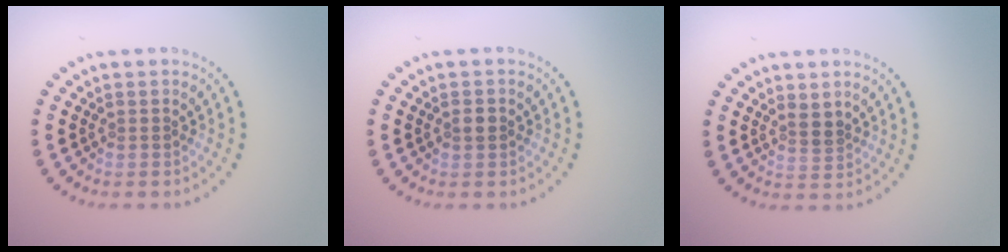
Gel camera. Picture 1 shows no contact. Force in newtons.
{"total": 1.0, "press": 1.0, "slide": 0.0}
{"total": 1.1, "press": 0.9, "slide": 0.7}